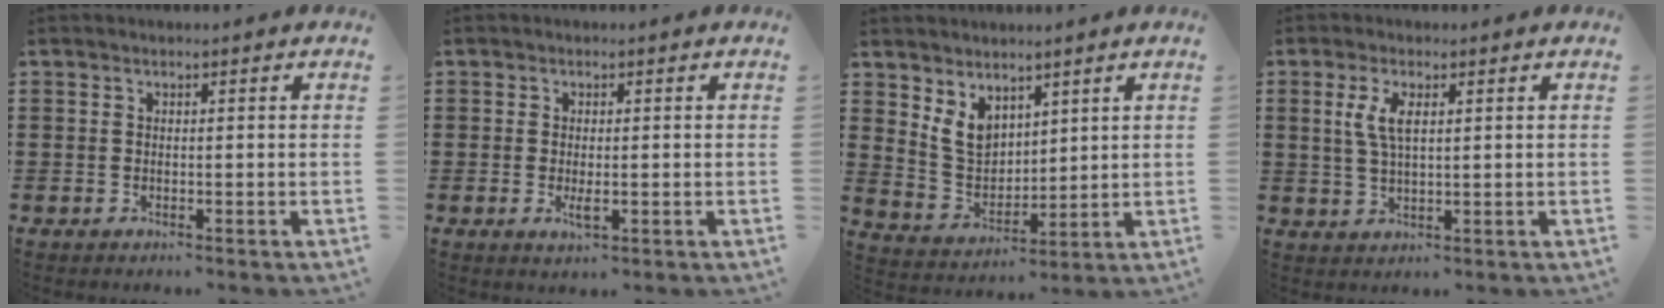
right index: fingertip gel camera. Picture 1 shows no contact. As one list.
[{"total": 2.1, "force": [-0.4, 0.6, 2.0], "torque": [-0.042, -0.005, -0.007]}, {"total": 5.8, "force": [3.7, 3.8, 2.4], "torque": [-0.071, -0.006, 0.068]}, {"total": 4.4, "force": [1.4, 1.7, 3.9], "torque": [-0.081, 0.007, 0.022]}]